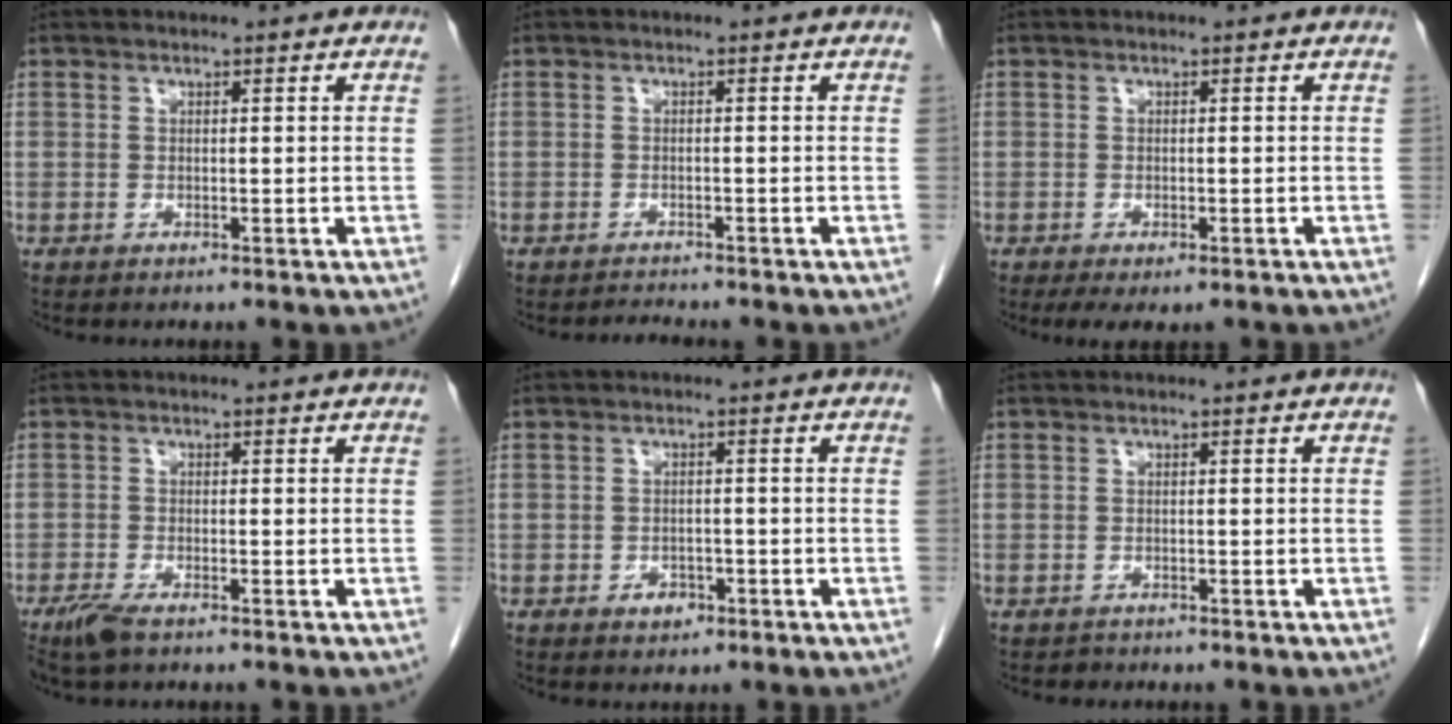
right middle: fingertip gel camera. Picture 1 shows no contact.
{"total": 1.3, "force": [-1.2, -0.2, -0.1], "torque": [-0.007, -0.010, -0.017]}
{"total": 3.5, "force": [-2.3, 1.4, 2.2], "torque": [-0.037, -0.010, -0.031]}
{"total": 3.5, "force": [-2.5, 0.8, 2.3], "torque": [-0.054, -0.009, -0.046]}
{"total": 2.2, "force": [-1.2, 1.5, 1.0], "torque": [-0.014, 0.005, -0.010]}
{"total": 0.7, "force": [-0.6, 0.3, -0.1], "torque": [-0.009, -0.002, -0.012]}